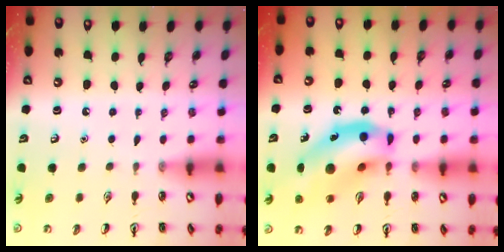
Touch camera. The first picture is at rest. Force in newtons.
{"total": 16.5, "press": 15.8, "slide": 4.8}